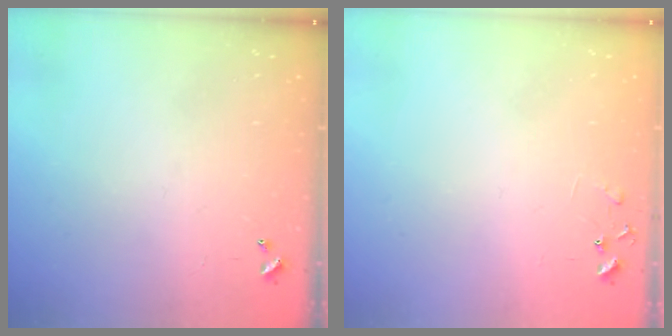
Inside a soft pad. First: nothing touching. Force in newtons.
{"total": 6.4, "press": 6.4, "slide": 0.4}